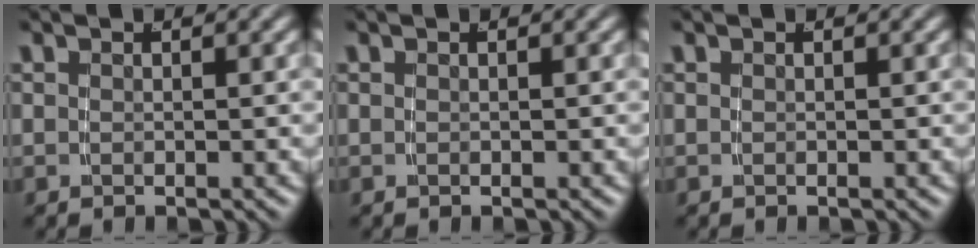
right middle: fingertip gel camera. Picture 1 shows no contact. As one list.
[{"total": 0.0}, {"total": 0.0}]